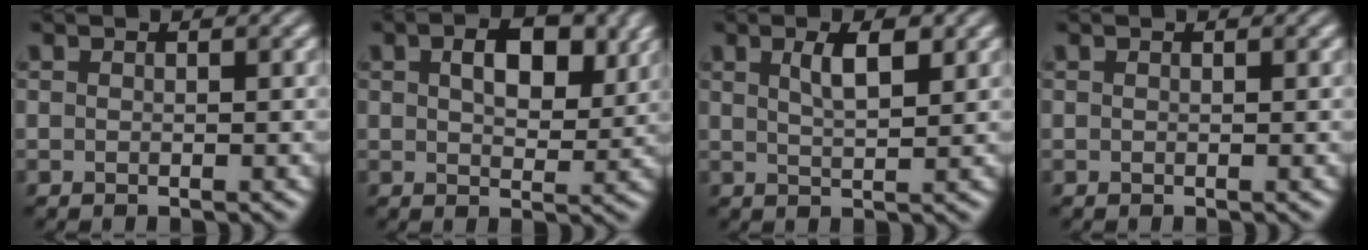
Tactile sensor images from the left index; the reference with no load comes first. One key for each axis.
{"total": 4.9, "fx": 1.8, "fy": 2.7, "fz": 3.7, "tx": -0.060, "ty": 0.001, "tz": 0.028}
{"total": 3.0, "fx": 1.4, "fy": 0.8, "fz": 2.5, "tx": -0.040, "ty": 0.004, "tz": 0.024}
{"total": 0.0}